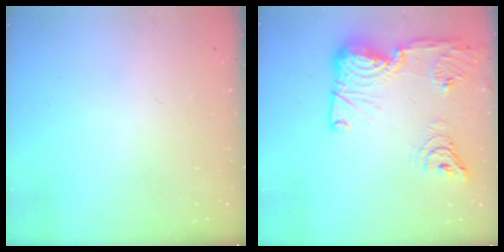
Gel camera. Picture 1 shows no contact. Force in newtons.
{"total": 21.8, "press": 20.6, "slide": 6.9}